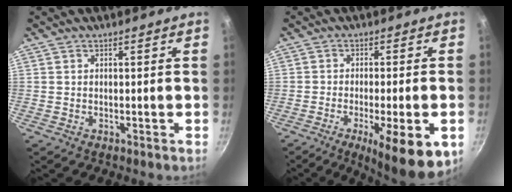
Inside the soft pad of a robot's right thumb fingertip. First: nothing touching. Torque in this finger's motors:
{"motor_torque": [0.10, 0.35, 0.05, -0.07, 0.29]}